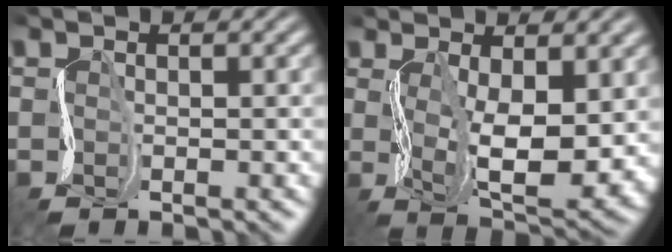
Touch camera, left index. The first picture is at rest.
{"total": 8.1, "force": [0.7, 3.2, 7.4], "torque": [-0.129, -0.010, 0.021]}